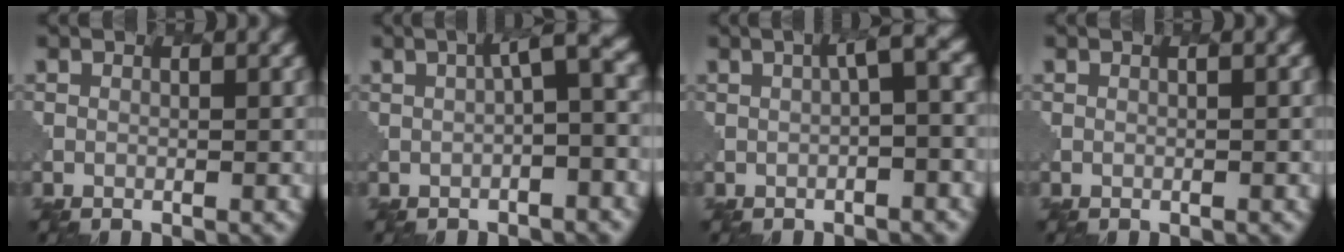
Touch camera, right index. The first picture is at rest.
{"total": 4.3, "force": [0.0, 1.0, 4.2], "torque": [-0.054, 0.017, -0.005]}
{"total": 3.2, "force": [0.0, 0.7, 3.2], "torque": [-0.043, 0.014, -0.003]}
{"total": 0.5, "force": [0.1, 0.2, 0.5], "torque": [-0.002, -0.003, -0.002]}